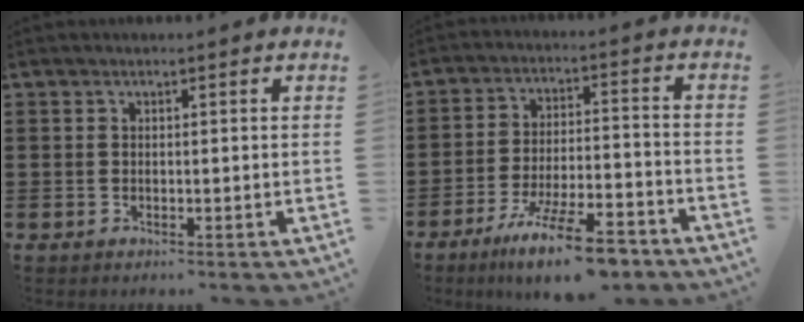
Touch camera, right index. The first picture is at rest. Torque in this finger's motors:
{"motor_torque": [1.81, 0.33, 0.95, 0.11]}